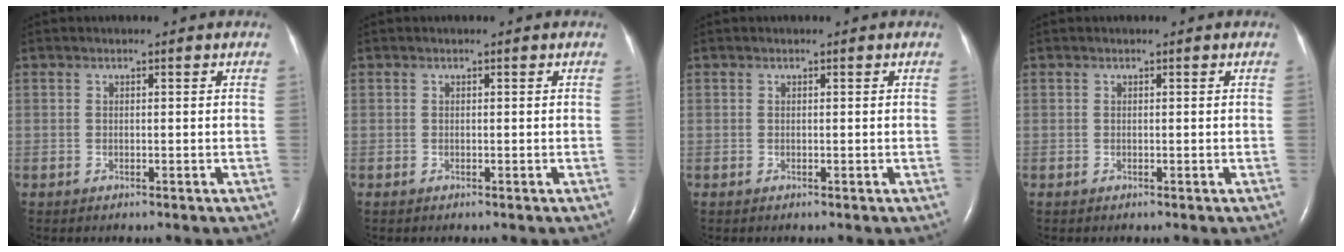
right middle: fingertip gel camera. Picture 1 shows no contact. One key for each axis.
{"total": 0.0}
{"total": 0.0}
{"total": 0.0}